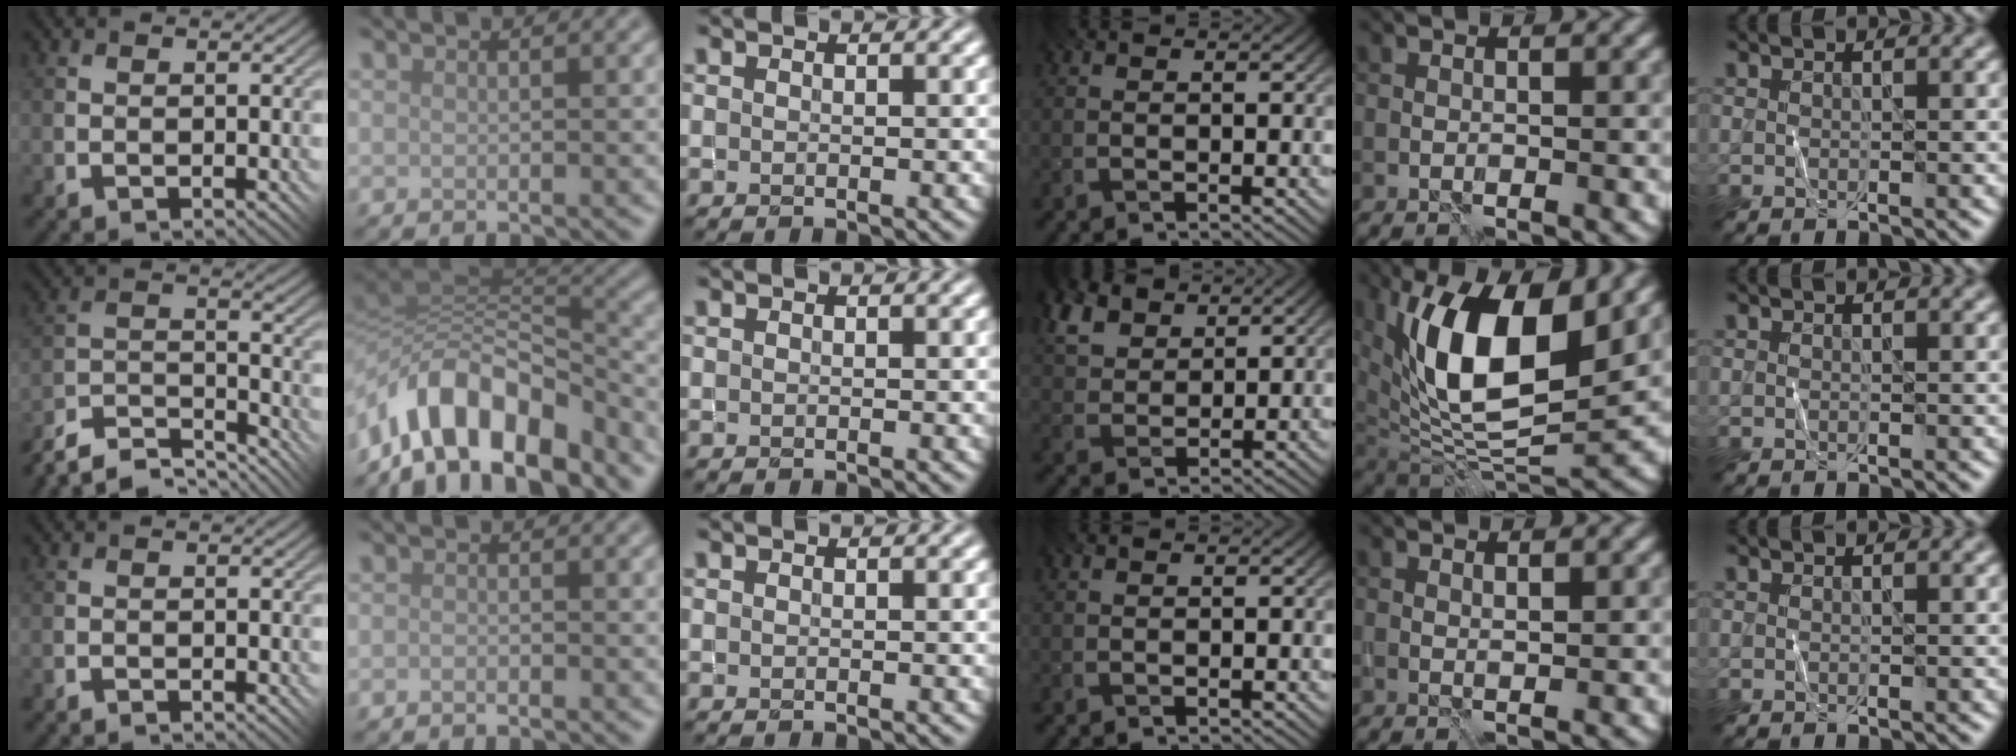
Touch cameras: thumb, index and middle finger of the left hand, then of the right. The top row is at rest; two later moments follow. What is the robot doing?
{"motion": "fold", "object": "shorts"}